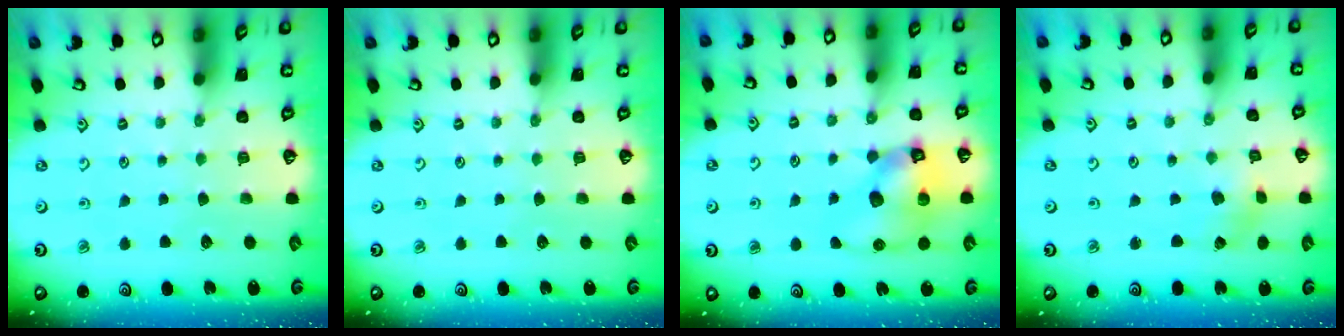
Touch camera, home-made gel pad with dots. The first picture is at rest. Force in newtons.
{"total": 0.0}
{"total": 12.4, "press": 12.2, "slide": 2.1}
{"total": 1.4, "press": 1.4, "slide": 0.1}